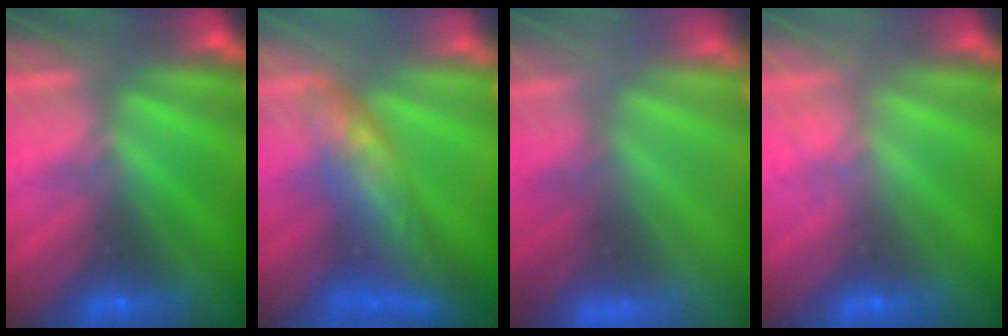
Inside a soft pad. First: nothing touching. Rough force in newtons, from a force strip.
{"total": 8.6}
{"total": 6.8}
{"total": 1.8}